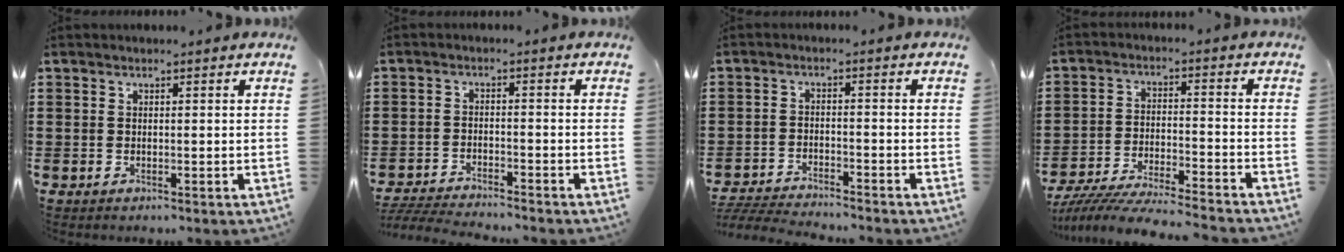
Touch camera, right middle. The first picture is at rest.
{"total": 4.0, "force": [-3.9, 0.0, 0.7], "torque": [-0.026, -0.008, -0.085]}
{"total": 4.2, "force": [-4.2, 0.0, 0.6], "torque": [-0.026, -0.005, -0.090]}
{"total": 6.8, "force": [-6.5, 0.1, 1.8], "torque": [-0.042, -0.007, -0.129]}